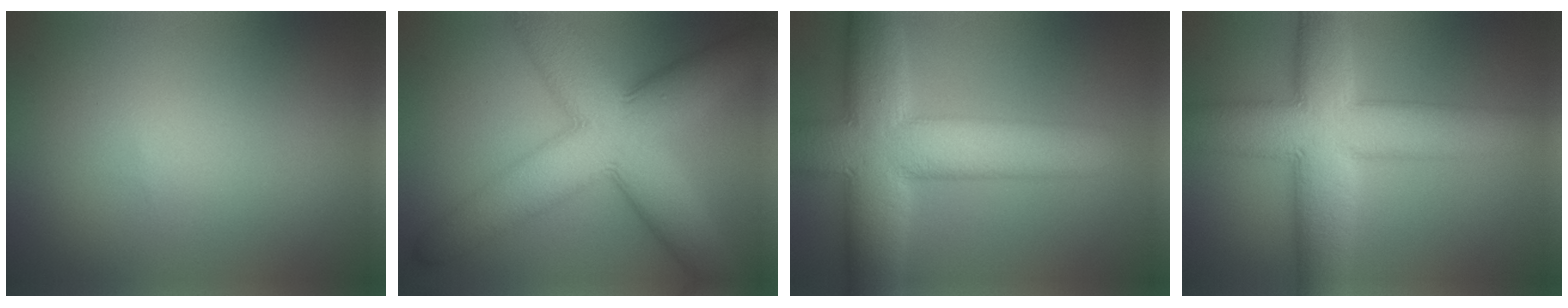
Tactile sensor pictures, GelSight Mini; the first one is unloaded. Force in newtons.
{"total": 12.5, "press": 12.5, "slide": 0.1}
{"total": 12.6, "press": 12.5, "slide": 0.7}
{"total": 11.2, "press": 11.2, "slide": 0.2}